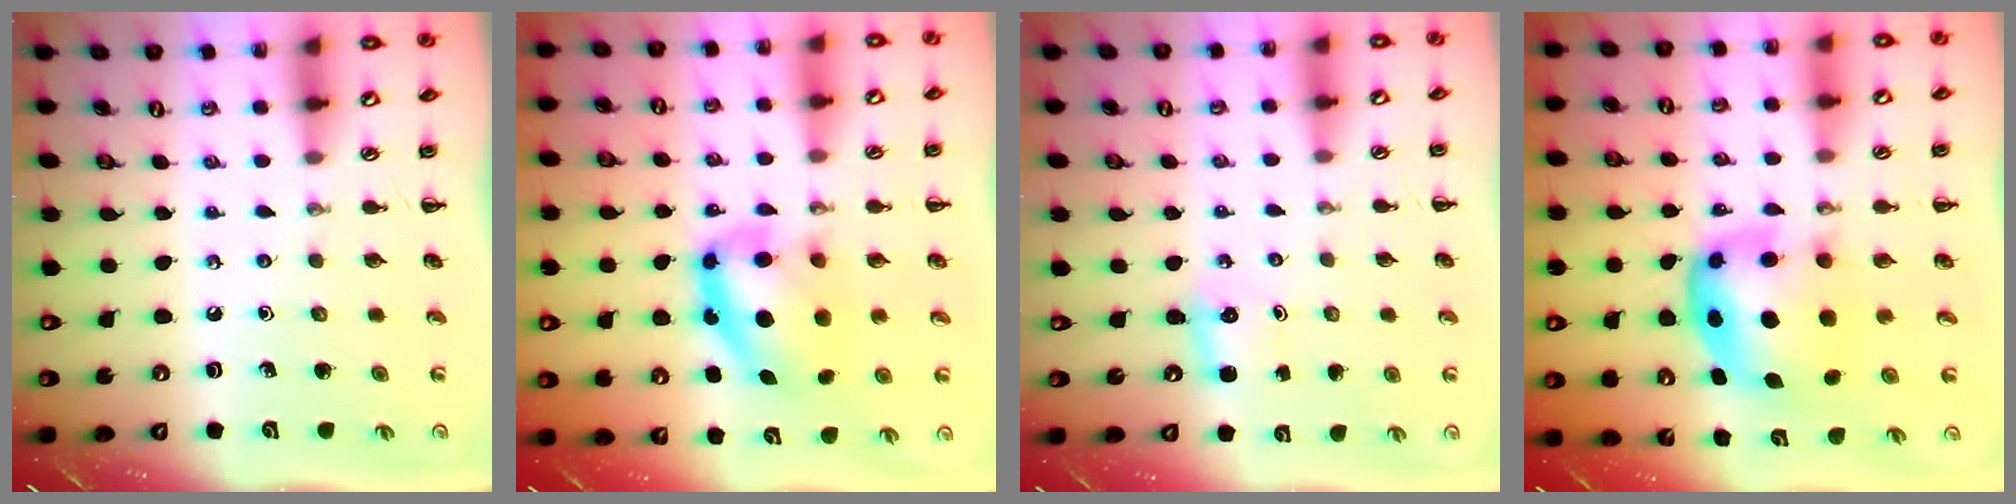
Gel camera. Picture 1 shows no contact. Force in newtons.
{"total": 10.8, "press": 10.6, "slide": 2.5}
{"total": 2.5, "press": 2.4, "slide": 0.8}
{"total": 6.6, "press": 6.4, "slide": 1.6}